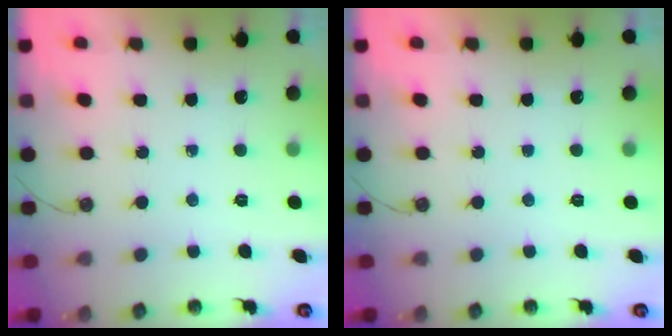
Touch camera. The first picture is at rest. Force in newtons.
{"total": 0.0}